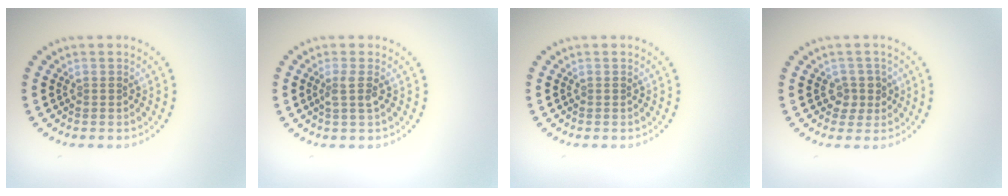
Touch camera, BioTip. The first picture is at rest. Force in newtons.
{"total": 1.4, "press": 1.0, "slide": 1.0}
{"total": 0.0}
{"total": 1.9, "press": 1.5, "slide": 1.2}